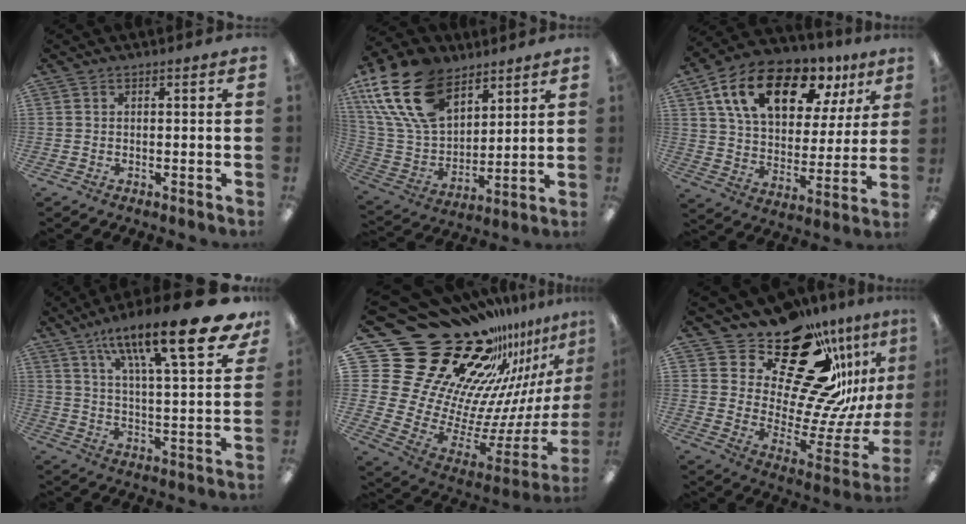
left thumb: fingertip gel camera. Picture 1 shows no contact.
{"total": 22.4, "force": [12.4, 13.8, 12.5], "torque": [-0.294, -0.055, 0.227]}
{"total": 19.5, "force": [11.4, 10.3, 12.0], "torque": [-0.210, -0.040, 0.198]}
{"total": 21.8, "force": [14.3, 4.9, 15.7], "torque": [-0.244, -0.087, 0.222]}
{"total": 30.1, "force": [20.6, 16.9, 14.0], "torque": [-0.173, -0.224, 0.439]}
{"total": 25.2, "force": [18.4, 11.2, 13.1], "torque": [-0.184, -0.136, 0.321]}